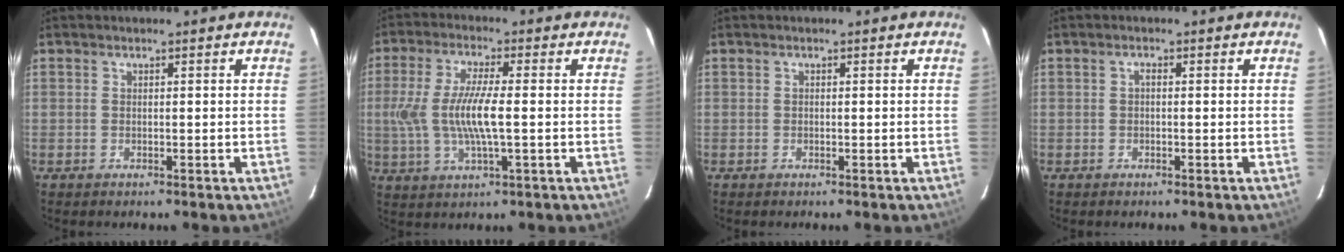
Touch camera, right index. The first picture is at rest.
{"total": 10.4, "force": [-0.6, 2.1, 10.1], "torque": [-0.203, -0.005, -0.010]}
{"total": 0.0}
{"total": 0.7, "force": [-0.2, 0.4, 0.4], "torque": [-0.007, 0.005, -0.005]}